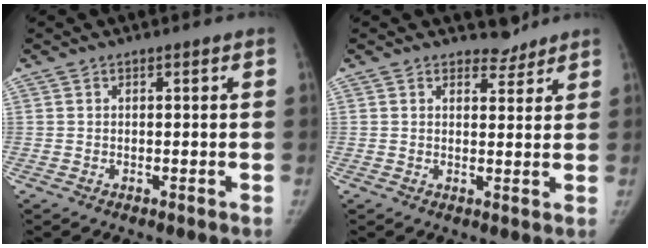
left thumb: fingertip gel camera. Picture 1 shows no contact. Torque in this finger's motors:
{"motor_torque": [0.07, -0.01, 0.24, -0.31, 0.06]}